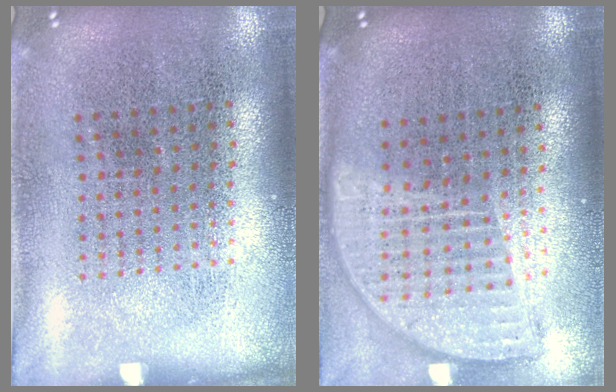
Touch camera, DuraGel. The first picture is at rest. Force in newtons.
{"total": 1.9, "press": 1.5, "slide": 1.1}